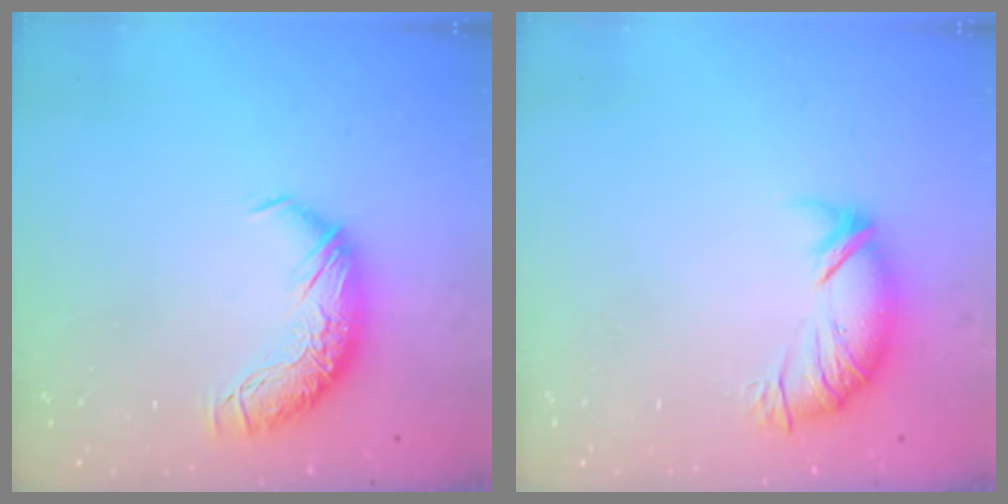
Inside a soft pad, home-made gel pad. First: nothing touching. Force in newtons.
{"total": 3.8, "press": 3.4, "slide": 1.8}